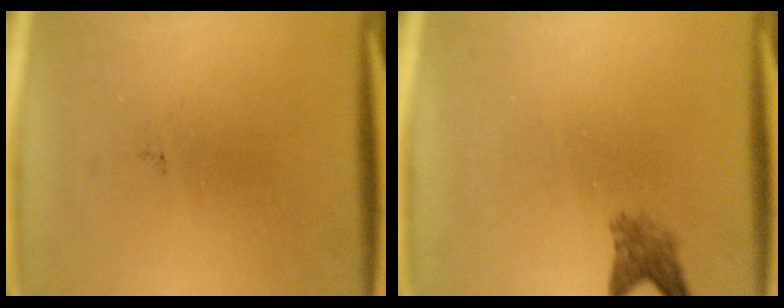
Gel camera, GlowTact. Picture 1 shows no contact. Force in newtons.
{"total": 2.5}